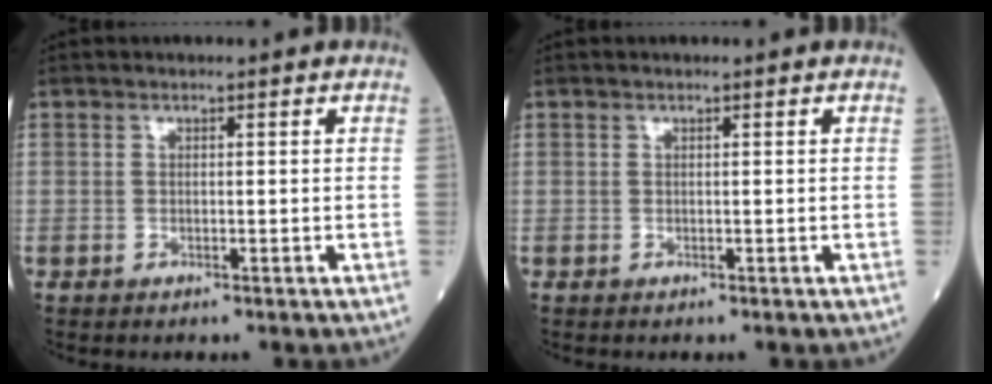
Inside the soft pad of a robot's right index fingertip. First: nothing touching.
{"total": 0.0}